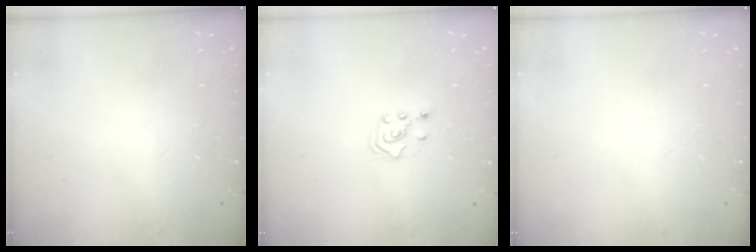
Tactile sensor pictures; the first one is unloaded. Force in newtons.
{"total": 3.5, "press": 3.4, "slide": 0.8}
{"total": 0.0}